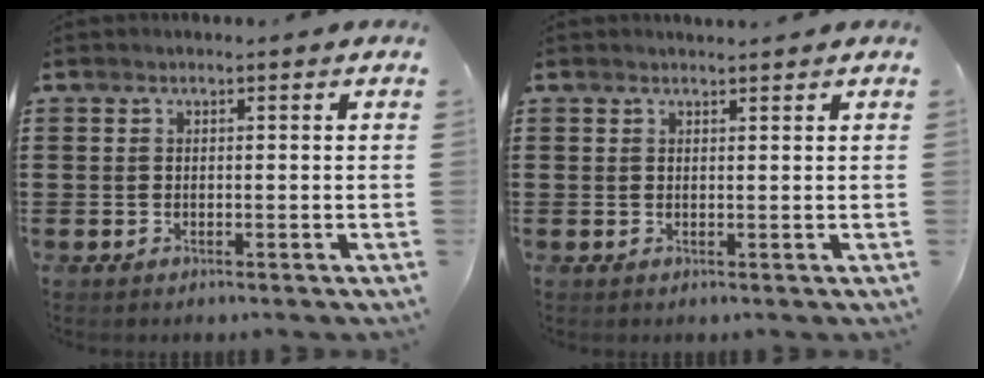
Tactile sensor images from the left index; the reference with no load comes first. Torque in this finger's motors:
{"motor_torque": [-0.13, 0.06, -0.11, -0.02]}